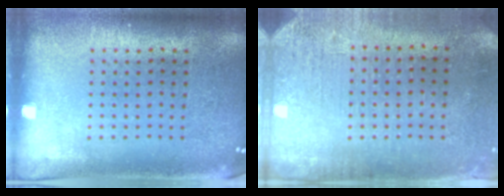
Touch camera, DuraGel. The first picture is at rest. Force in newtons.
{"total": 3.1, "press": 2.5, "slide": 1.8}